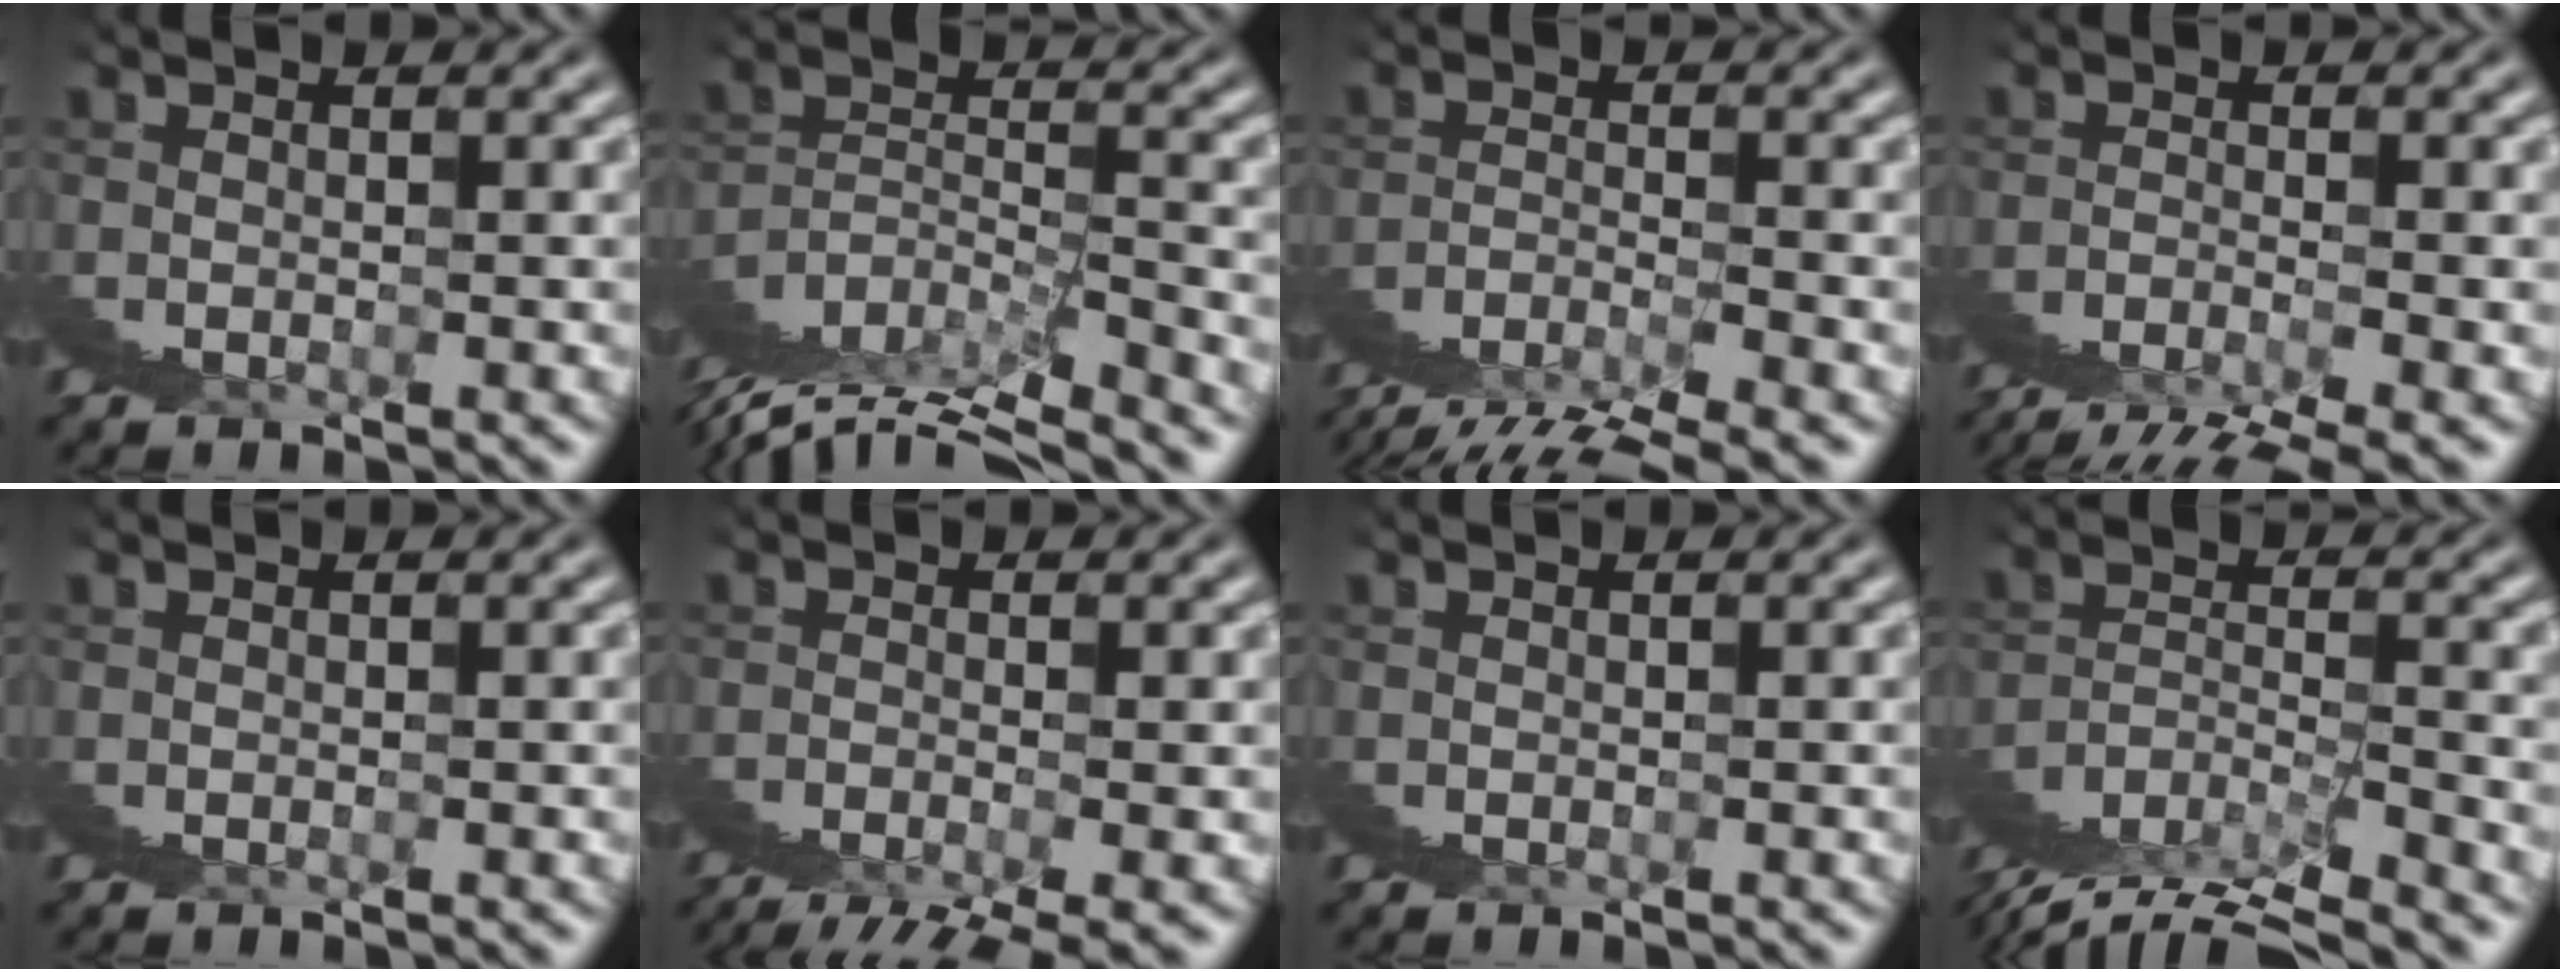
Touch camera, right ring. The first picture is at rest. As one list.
[{"total": 2.8, "force": [-0.3, 0.9, 2.6], "torque": [-0.016, 0.009, -0.013]}, {"total": 2.4, "force": [0.7, 1.5, 1.7], "torque": [-0.018, 0.027, -0.009]}, {"total": 1.0, "force": [0.6, -0.1, 0.8], "torque": [0.003, 0.032, -0.007]}, {"total": 0.0}, {"total": 1.4, "force": [0.7, -1.1, 0.4], "torque": [0.006, 0.025, 0.000]}, {"total": 0.0}, {"total": 2.3, "force": [-0.1, 1.3, 1.9], "torque": [-0.024, 0.003, -0.012]}]